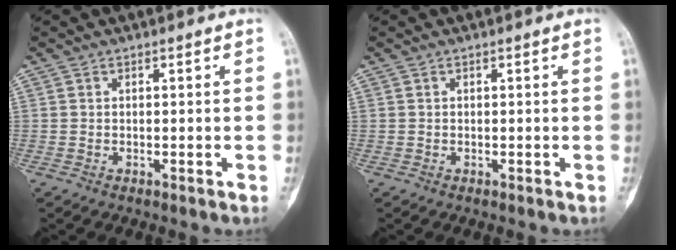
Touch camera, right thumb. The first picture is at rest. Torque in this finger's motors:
{"motor_torque": [0.01, 0.00, -0.04, -0.08, 0.00]}